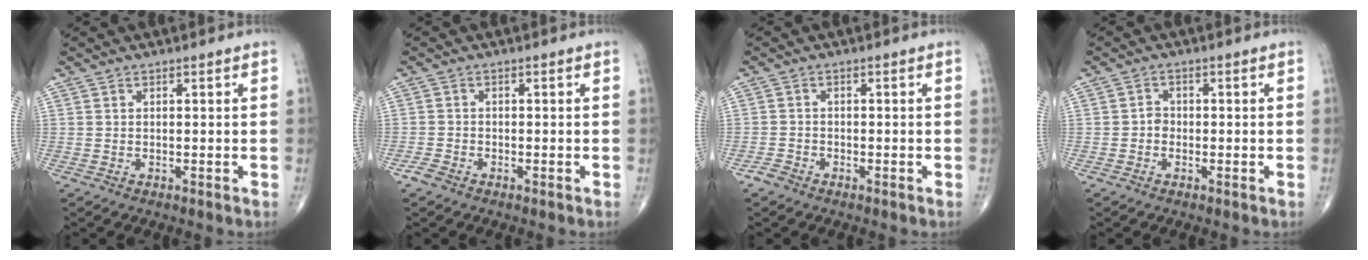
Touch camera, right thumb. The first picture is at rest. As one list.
[{"total": 1.8, "force": [-1.3, 0.8, 0.9], "torque": [-0.025, 0.001, -0.027]}, {"total": 1.7, "force": [-1.3, 0.9, 0.5], "torque": [-0.012, 0.004, -0.026]}, {"total": 1.7, "force": [-0.5, 1.4, 0.7], "torque": [-0.001, 0.007, -0.014]}]